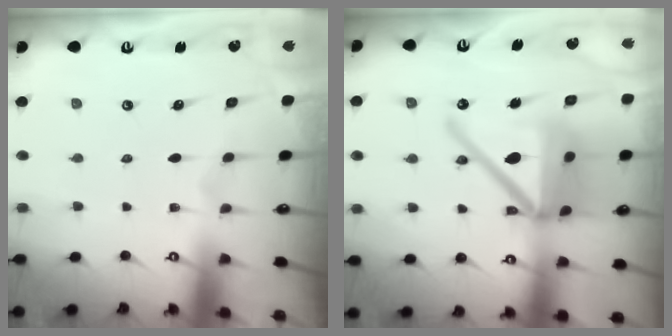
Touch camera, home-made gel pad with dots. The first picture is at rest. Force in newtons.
{"total": 20.5, "press": 20.4, "slide": 2.5}